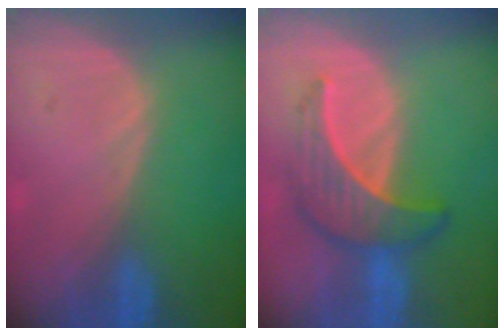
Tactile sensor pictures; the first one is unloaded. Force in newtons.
{"total": 6.6, "press": 6.5, "slide": 1.2}